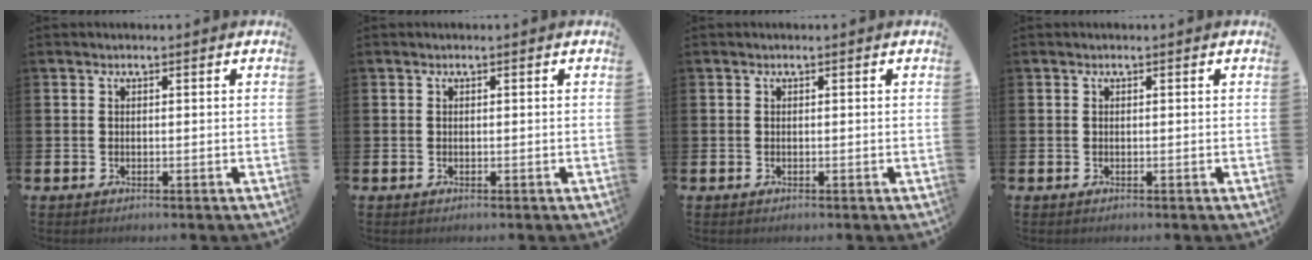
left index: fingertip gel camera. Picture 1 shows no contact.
{"total": 0.0}
{"total": 0.0}
{"total": 0.0}